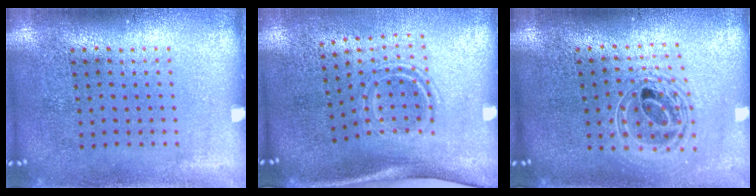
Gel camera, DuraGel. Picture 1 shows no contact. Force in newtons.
{"total": 1.8, "press": 1.1, "slide": 1.5}
{"total": 2.0, "press": 1.5, "slide": 1.3}